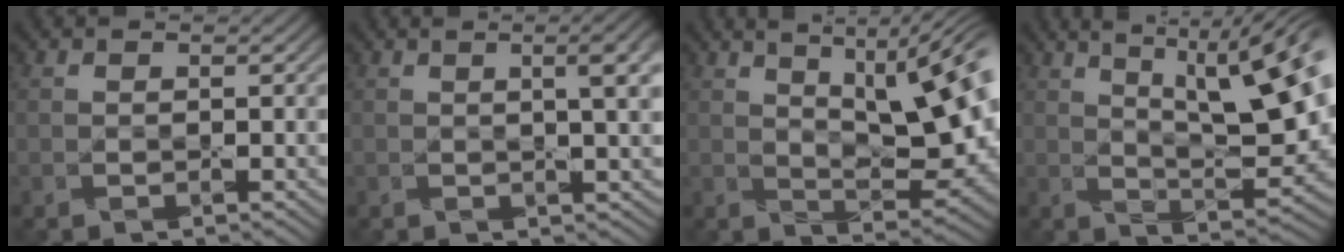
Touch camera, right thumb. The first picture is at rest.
{"total": 4.6, "force": [1.1, 1.1, 4.3], "torque": [-0.058, 0.012, 0.019]}
{"total": 14.7, "force": [5.0, 5.4, 12.8], "torque": [-0.193, 0.030, 0.078]}
{"total": 14.0, "force": [4.9, 4.7, 12.3], "torque": [-0.188, 0.021, 0.067]}